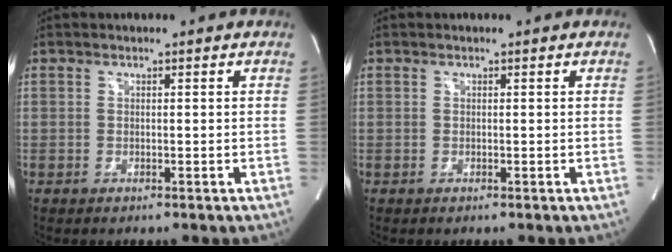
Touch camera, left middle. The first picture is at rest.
{"total": 0.0}